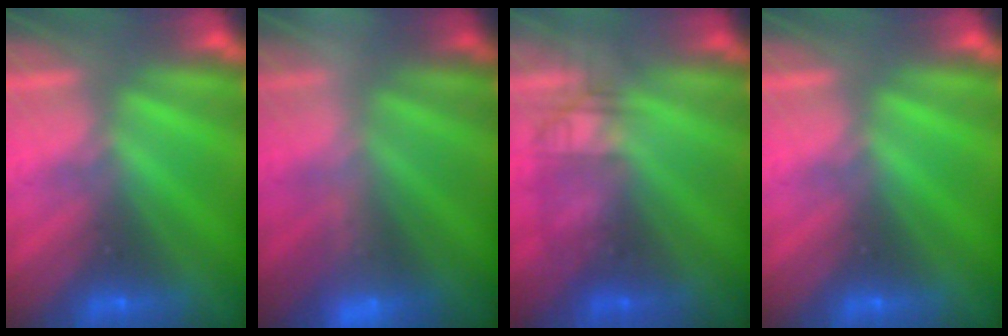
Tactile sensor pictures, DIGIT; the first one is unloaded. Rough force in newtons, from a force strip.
{"total": 2.2}
{"total": 2.2}
{"total": 0.0}